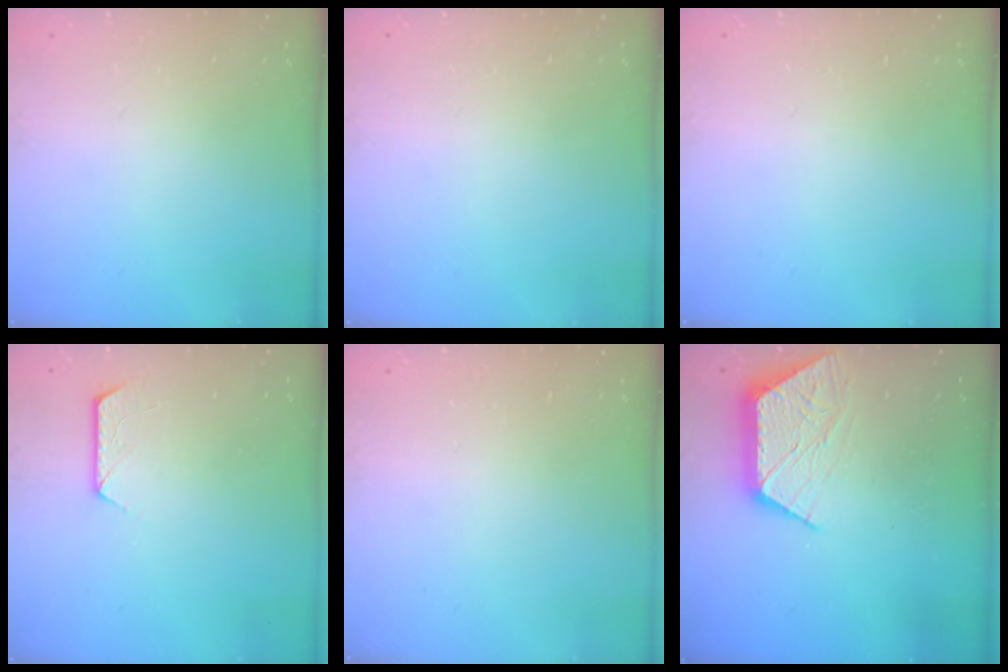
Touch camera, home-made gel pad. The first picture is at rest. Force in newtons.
{"total": 0.0}
{"total": 0.0}
{"total": 7.9, "press": 7.8, "slide": 0.8}
{"total": 0.0}
{"total": 10.6, "press": 10.6, "slide": 0.6}